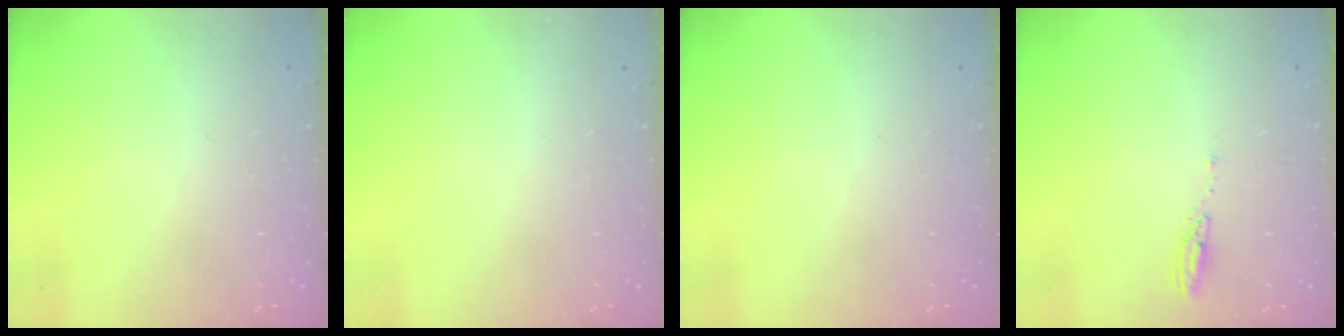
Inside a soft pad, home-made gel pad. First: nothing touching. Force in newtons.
{"total": 0.0}
{"total": 1.0, "press": 0.0, "slide": 1.0}
{"total": 3.0, "press": 2.9, "slide": 0.3}